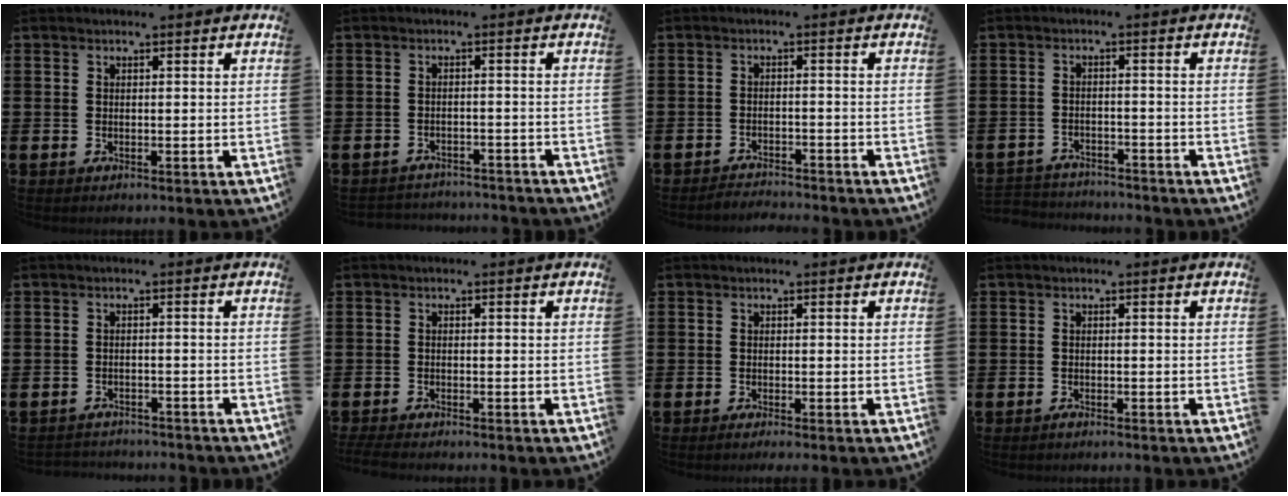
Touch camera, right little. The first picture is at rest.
{"total": 2.1, "force": [-2.0, 0.1, -0.3], "torque": [-0.002, 0.002, -0.046]}
{"total": 2.0, "force": [-2.0, -0.1, -0.2], "torque": [-0.003, 0.004, -0.042]}
{"total": 2.7, "force": [-2.6, 0.3, -0.3], "torque": [-0.002, 0.000, -0.059]}
{"total": 1.7, "force": [-1.7, 0.1, -0.2], "torque": [-0.002, 0.003, -0.037]}
{"total": 1.3, "force": [-1.2, 0.1, 0.6], "torque": [-0.010, 0.001, -0.023]}
{"total": 0.6, "force": [-0.4, 0.0, 0.5], "torque": [-0.007, -0.002, -0.007]}
{"total": 0.5, "force": [-0.5, 0.0, 0.2], "torque": [-0.004, -0.004, -0.009]}